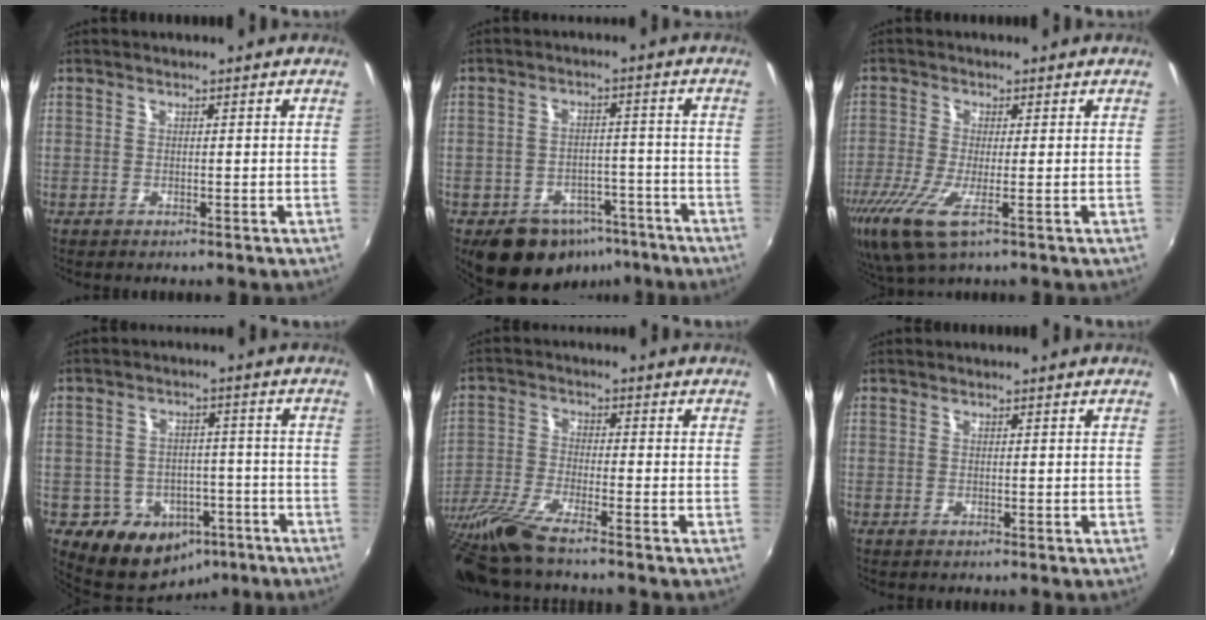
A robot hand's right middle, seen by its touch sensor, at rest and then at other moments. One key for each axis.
{"total": 11.4, "fx": -7.4, "fy": 7.5, "fz": 4.3, "tx": -0.092, "ty": 0.019, "tz": -0.084}
{"total": 7.5, "fx": -3.6, "fy": 1.5, "fz": 6.3, "tx": -0.147, "ty": -0.028, "tz": -0.071}
{"total": 10.9, "fx": -5.9, "fy": 8.6, "fz": 3.2, "tx": -0.076, "ty": 0.026, "tz": -0.060}
{"total": 11.3, "fx": -9.4, "fy": 0.2, "fz": 6.3, "tx": -0.141, "ty": -0.037, "tz": -0.181}
{"total": 0.0}